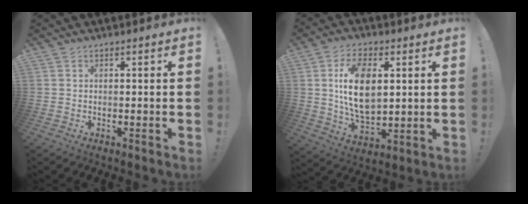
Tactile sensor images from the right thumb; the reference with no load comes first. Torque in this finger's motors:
{"motor_torque": [1.62, 2.88, 0.99, -0.59, 0.53]}